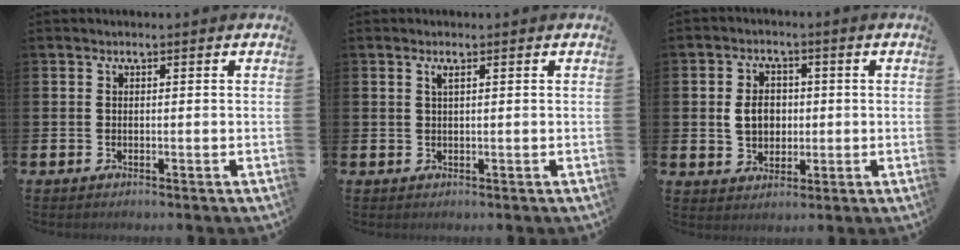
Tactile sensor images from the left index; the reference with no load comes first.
{"total": 0.9, "force": [0.5, 0.1, 0.8], "torque": [-0.022, 0.005, 0.009]}
{"total": 4.6, "force": [0.3, 3.6, 2.7], "torque": [-0.046, 0.008, -0.002]}